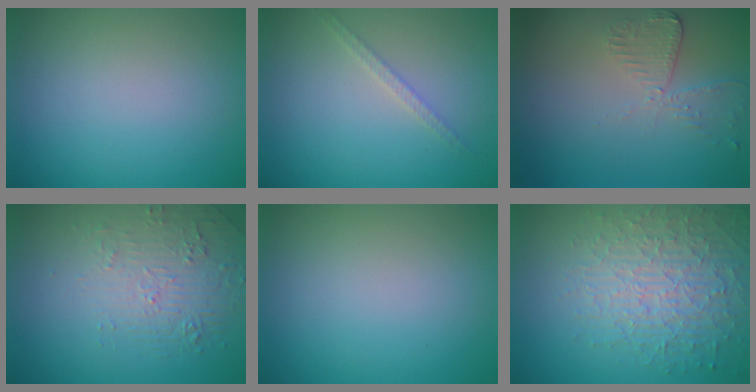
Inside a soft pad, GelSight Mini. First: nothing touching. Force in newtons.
{"total": 1.3, "press": 1.3, "slide": 0.2}
{"total": 2.6, "press": 2.3, "slide": 1.1}
{"total": 2.1, "press": 1.5, "slide": 1.5}
{"total": 0.0}
{"total": 6.0, "press": 5.0, "slide": 3.3}